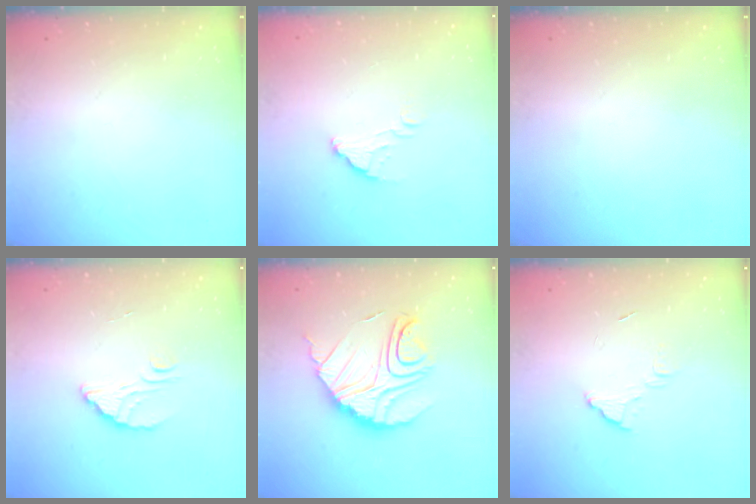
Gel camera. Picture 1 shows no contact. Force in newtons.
{"total": 2.5, "press": 2.5, "slide": 0.1}
{"total": 0.0}
{"total": 2.9, "press": 2.9, "slide": 0.1}
{"total": 14.7, "press": 14.7, "slide": 1.1}
{"total": 5.4, "press": 5.4, "slide": 0.4}